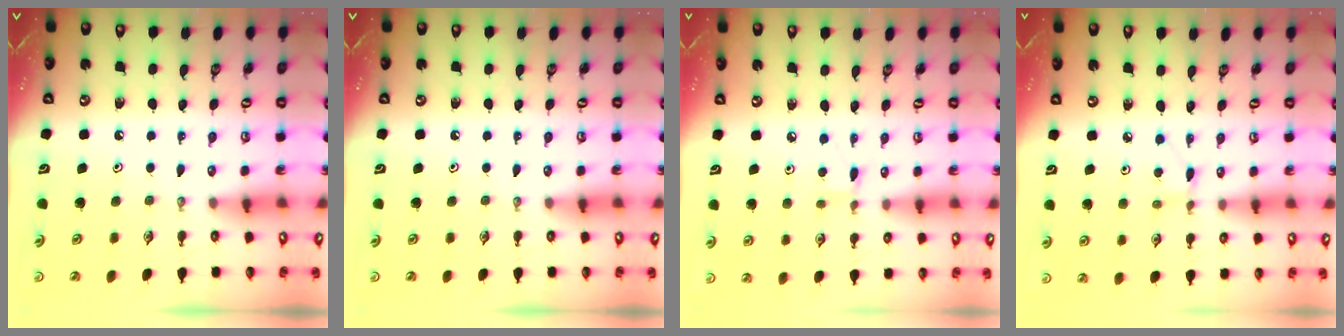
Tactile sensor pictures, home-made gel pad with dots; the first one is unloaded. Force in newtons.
{"total": 0.0}
{"total": 3.7, "press": 3.6, "slide": 0.5}
{"total": 1.9, "press": 1.9, "slide": 0.3}